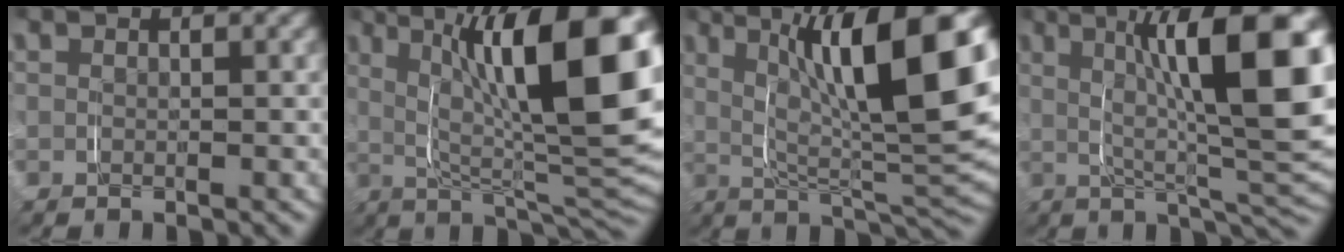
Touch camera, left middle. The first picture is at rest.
{"total": 15.8, "force": [3.0, 5.8, 14.4], "torque": [-0.200, 0.008, 0.048]}
{"total": 14.5, "force": [3.6, 5.0, 13.1], "torque": [-0.187, 0.013, 0.055]}
{"total": 13.3, "force": [2.2, 4.0, 12.5], "torque": [-0.168, 0.009, 0.032]}